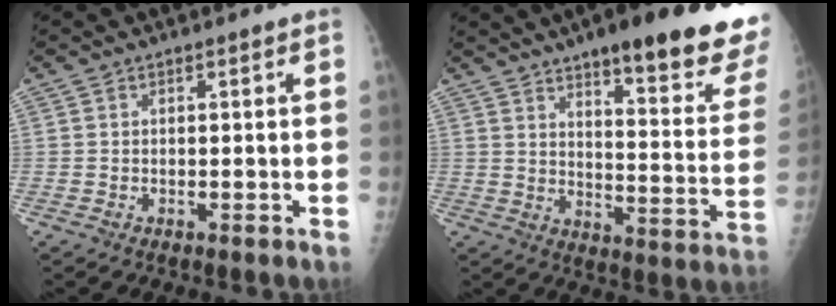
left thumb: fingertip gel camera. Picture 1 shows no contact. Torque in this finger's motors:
{"motor_torque": [0.64, 0.56, 1.51, -1.27, 0.26]}